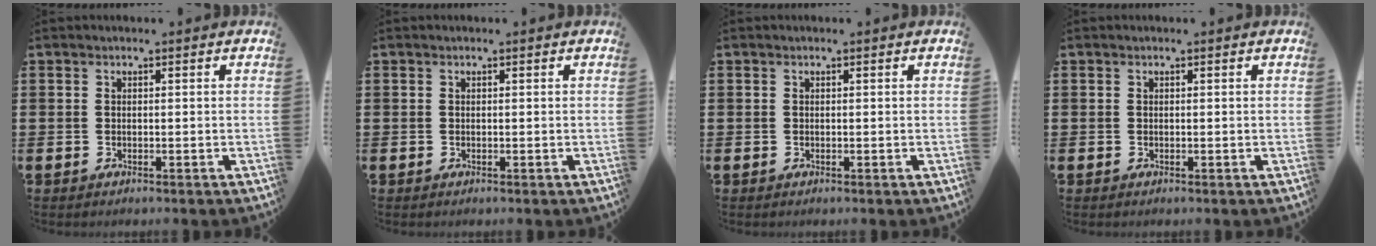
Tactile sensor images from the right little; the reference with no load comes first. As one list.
[{"total": 0.0}, {"total": 0.0}, {"total": 0.0}]